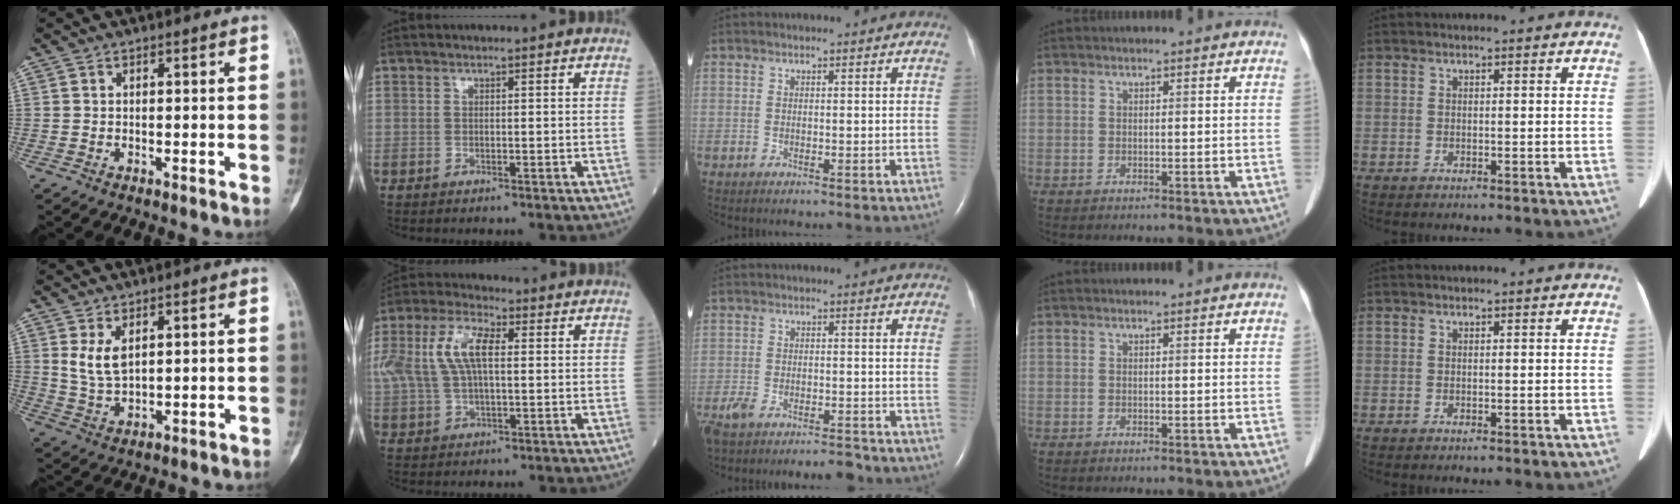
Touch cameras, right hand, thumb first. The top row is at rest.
{"thumb": {"total": 5.2, "force": [2.2, 2.5, 4.0], "torque": [-0.075, -0.016, 0.054]}, "index": {"total": 11.0, "force": [2.3, 4.8, 9.6], "torque": [-0.218, 0.023, 0.045]}, "middle": {"total": 8.1, "force": [-6.9, 2.3, 3.6], "torque": [-0.070, -0.003, -0.115]}}